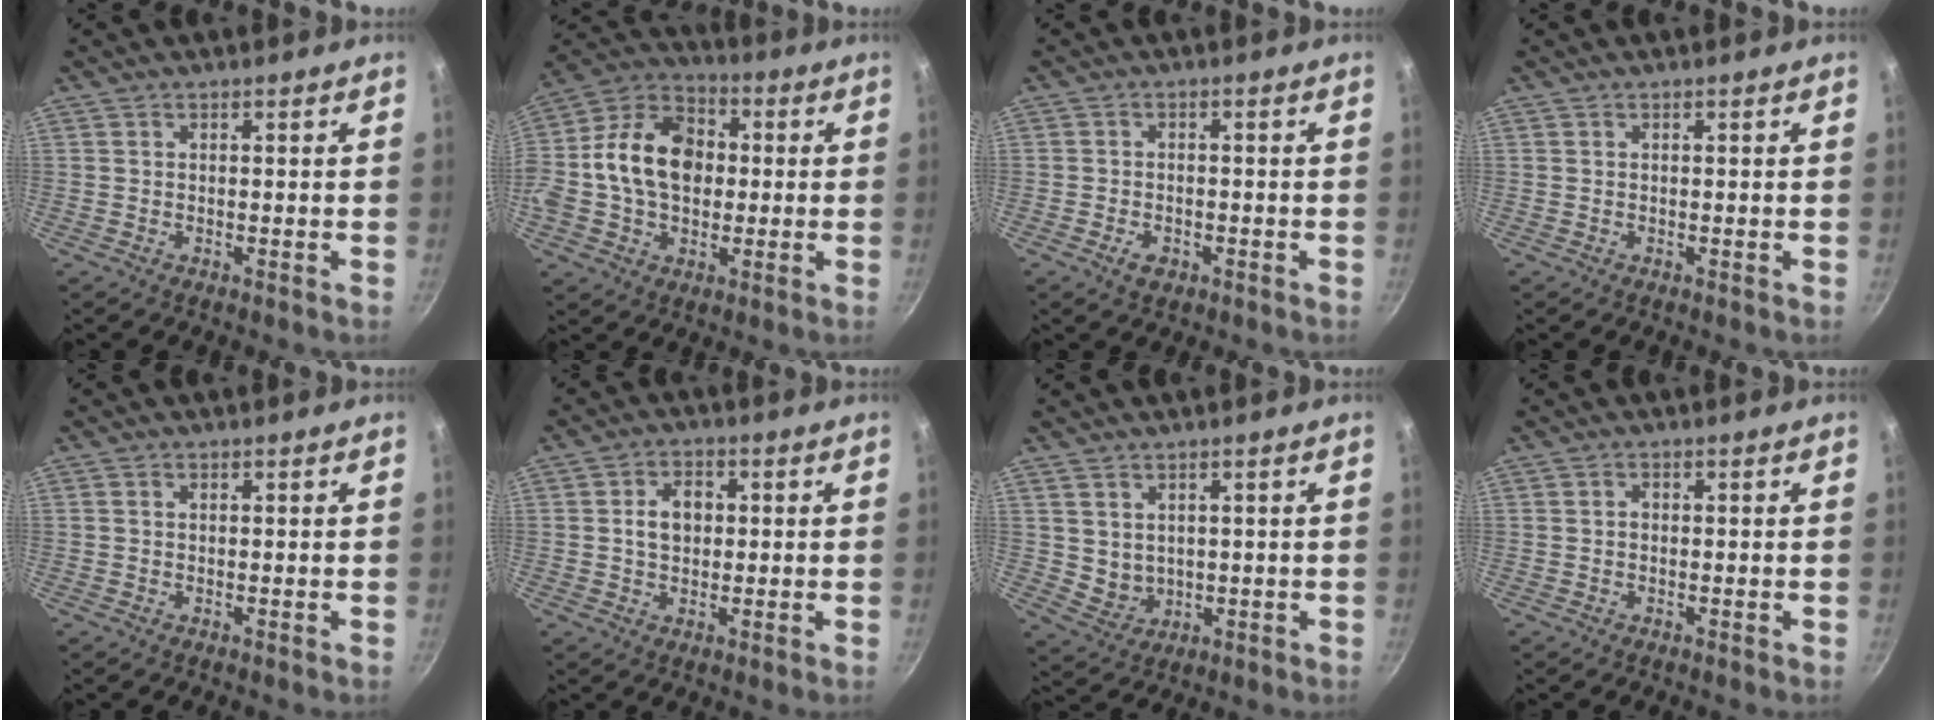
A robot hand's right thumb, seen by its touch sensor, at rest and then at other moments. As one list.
[{"total": 17.8, "force": [0.4, 13.1, 12.2], "torque": [-0.190, 0.033, -0.010]}, {"total": 3.1, "force": [-1.6, 2.0, 1.8], "torque": [-0.031, 0.011, -0.025]}, {"total": 0.0}, {"total": 0.5, "force": [0.2, 0.4, 0.3], "torque": [-0.003, 0.003, 0.003]}, {"total": 5.6, "force": [0.5, 4.2, 3.7], "torque": [-0.039, 0.009, 0.005]}, {"total": 4.2, "force": [1.3, 3.5, 2.0], "torque": [-0.023, -0.009, 0.039]}, {"total": 1.0, "force": [0.0, 0.8, 0.6], "torque": [-0.010, 0.006, -0.001]}]